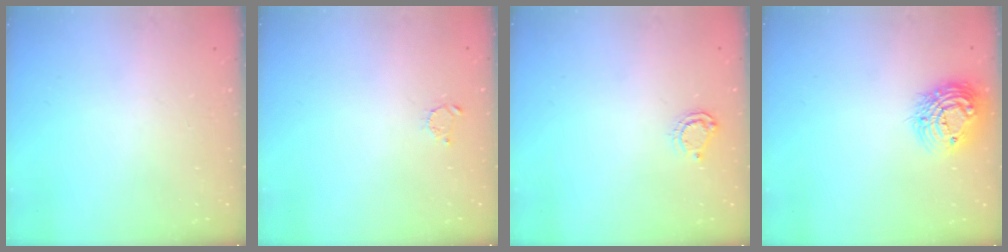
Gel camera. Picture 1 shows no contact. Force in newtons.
{"total": 2.2, "press": 2.2, "slide": 0.3}
{"total": 5.1, "press": 5.0, "slide": 0.5}
{"total": 13.2, "press": 13.1, "slide": 0.9}